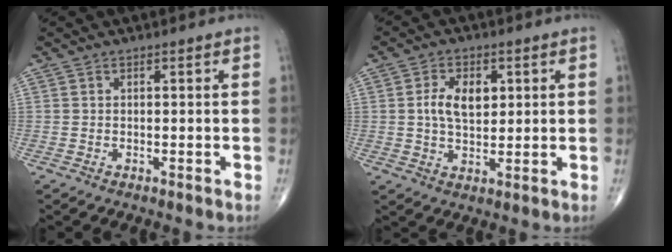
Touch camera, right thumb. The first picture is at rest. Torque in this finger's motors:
{"motor_torque": [0.02, 0.02, 0.36, 0.02, 0.09]}